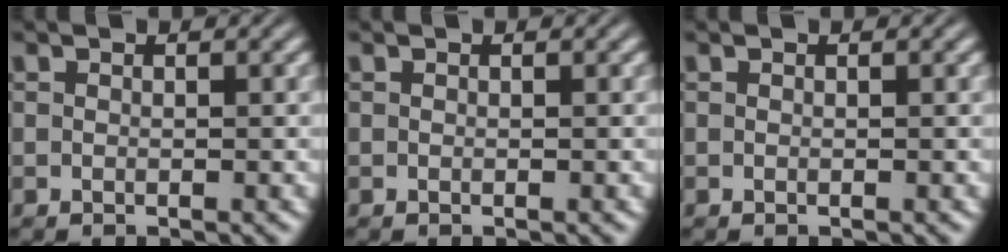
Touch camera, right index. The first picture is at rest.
{"total": 0.0}
{"total": 0.0}